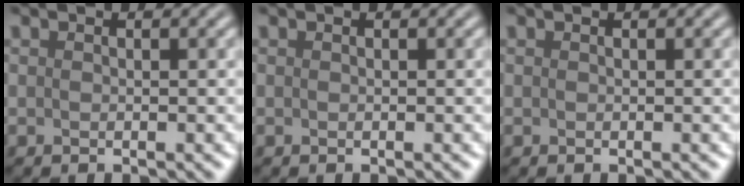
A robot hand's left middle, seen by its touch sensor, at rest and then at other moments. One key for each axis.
{"total": 0.0}
{"total": 0.0}